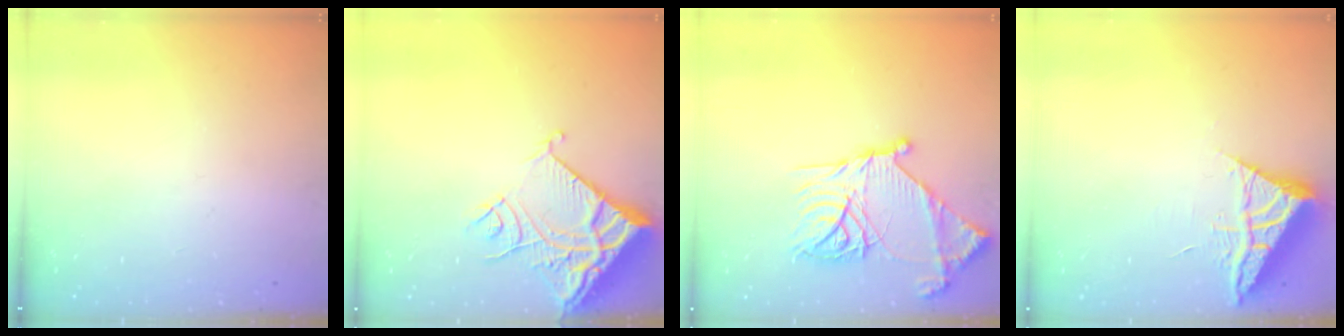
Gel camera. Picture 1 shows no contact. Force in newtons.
{"total": 13.1, "press": 13.0, "slide": 1.7}
{"total": 22.5, "press": 22.4, "slide": 2.2}
{"total": 7.3, "press": 7.3, "slide": 0.5}